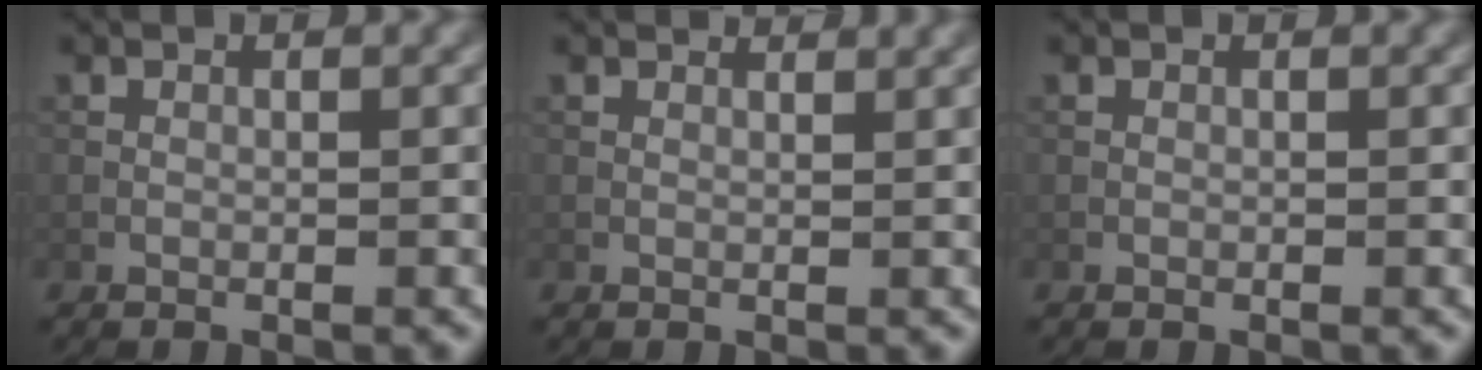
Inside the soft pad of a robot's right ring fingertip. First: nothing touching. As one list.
[{"total": 1.5, "force": [1.4, 0.1, 0.5], "torque": [-0.017, -0.003, 0.013]}, {"total": 0.0}]